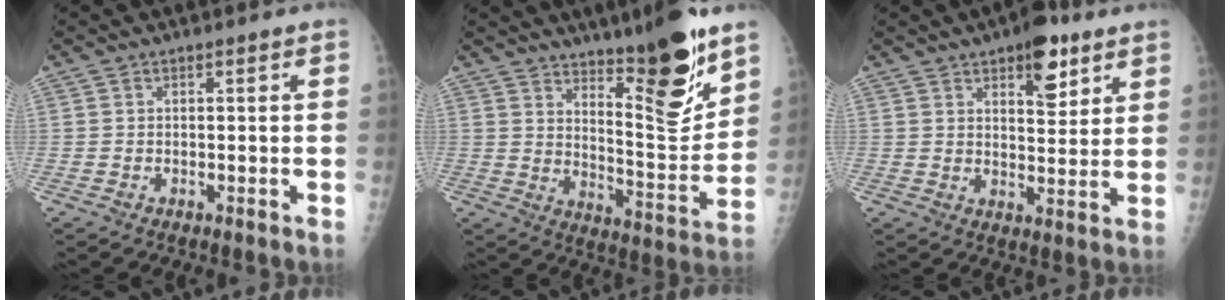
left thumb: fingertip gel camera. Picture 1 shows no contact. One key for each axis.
{"total": 16.3, "fx": 10.9, "fy": 4.0, "fz": 11.4, "tx": -0.130, "ty": -0.090, "tz": 0.178}
{"total": 9.1, "fx": 5.4, "fy": 4.0, "fz": 6.1, "tx": -0.061, "ty": -0.028, "tz": 0.076}